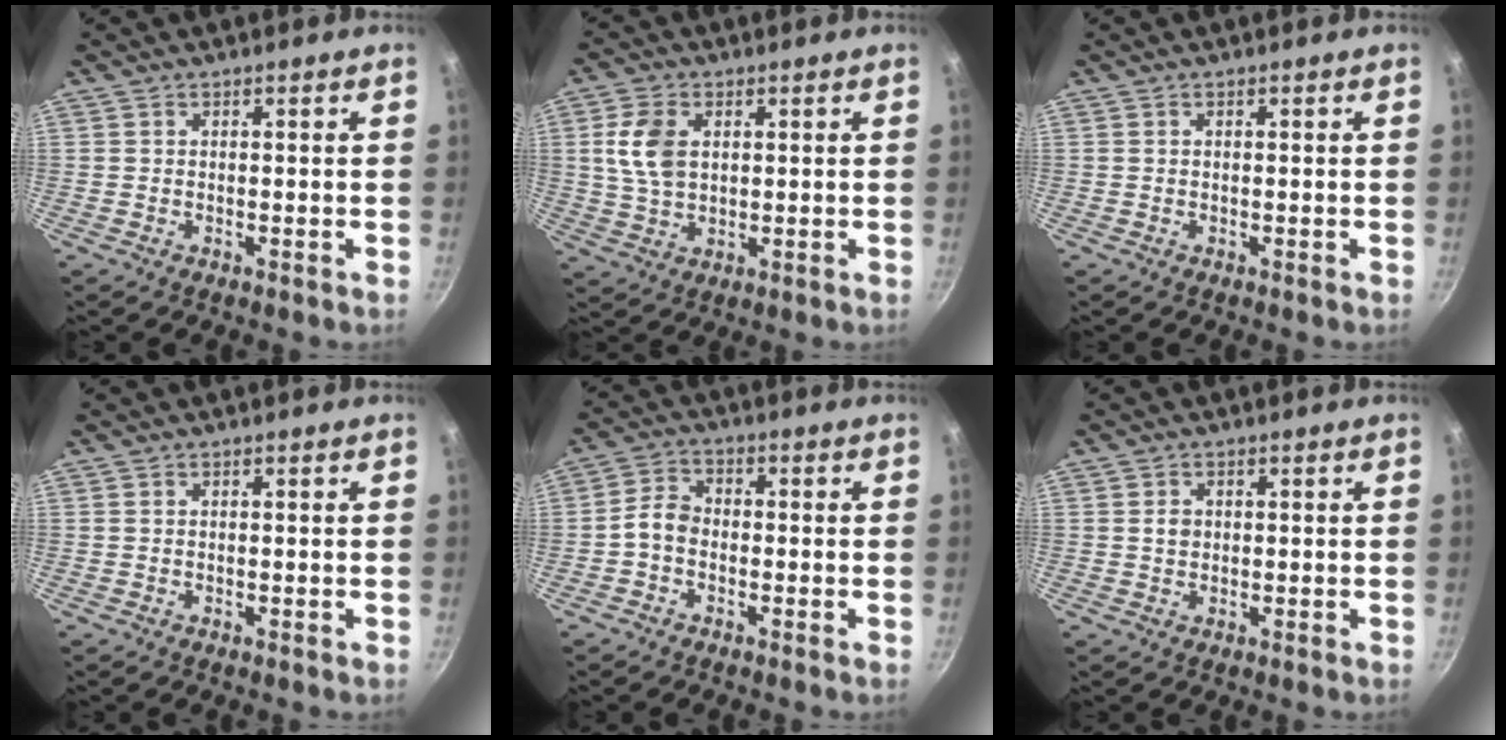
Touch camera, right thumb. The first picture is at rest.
{"total": 8.4, "force": [1.9, 5.6, 6.0], "torque": [-0.108, -0.003, 0.037]}
{"total": 0.0}
{"total": 0.0}
{"total": 4.2, "force": [-1.4, 3.1, 2.4], "torque": [-0.042, 0.025, -0.039]}
{"total": 1.8, "force": [0.2, 1.5, 1.0], "torque": [-0.010, 0.004, 0.003]}